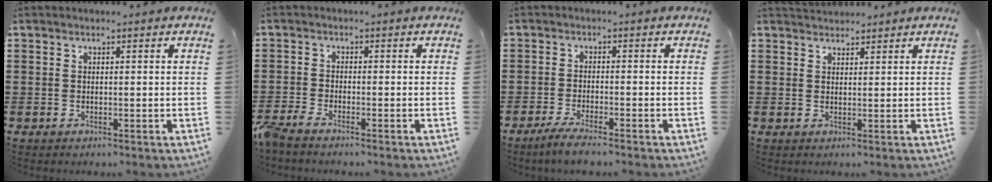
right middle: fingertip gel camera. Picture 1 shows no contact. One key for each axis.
{"total": 2.3, "fx": -2.0, "fy": 0.1, "fz": 1.1, "tx": -0.041, "ty": -0.006, "tz": -0.045}
{"total": 2.9, "fx": -2.4, "fy": -0.2, "fz": 1.6, "tx": -0.034, "ty": -0.006, "tz": -0.045}
{"total": 1.9, "fx": 1.8, "fy": 0.6, "fz": -0.1, "tx": -0.004, "ty": 0.004, "tz": 0.036}